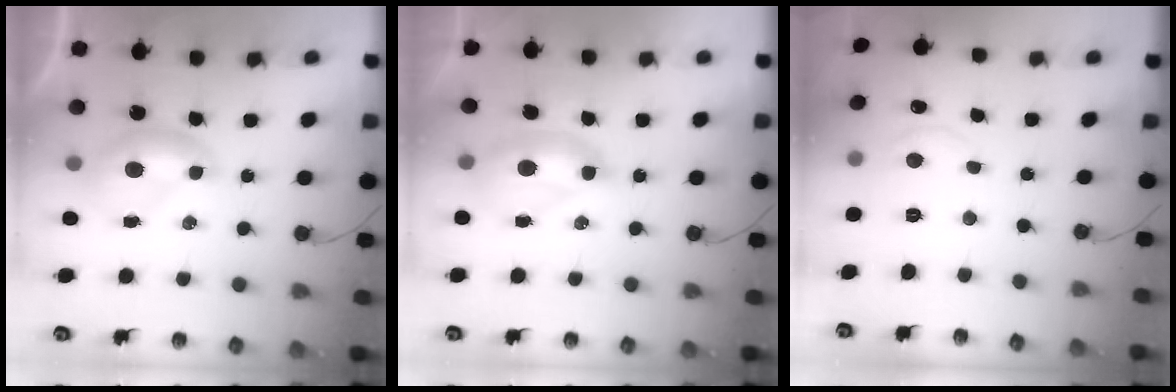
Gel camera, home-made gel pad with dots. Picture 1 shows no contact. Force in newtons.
{"total": 2.5, "press": 2.5, "slide": 0.6}
{"total": 1.1, "press": 1.0, "slide": 0.6}